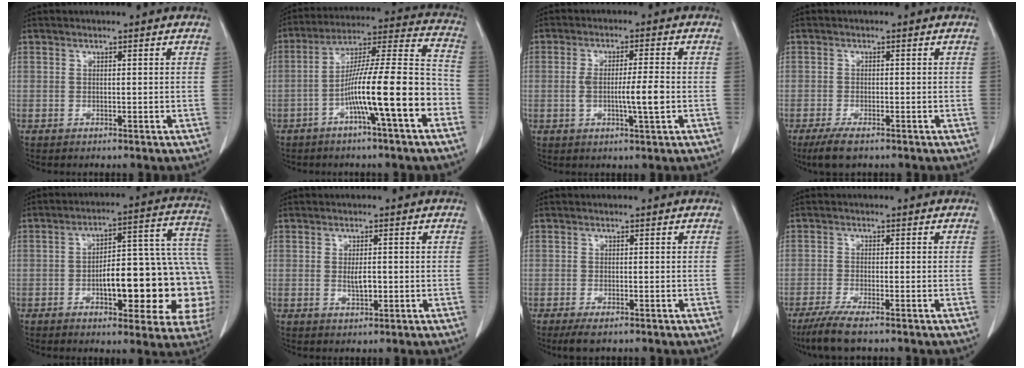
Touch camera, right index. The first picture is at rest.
{"total": 16.1, "force": [-6.0, 0.3, 14.9], "torque": [-0.247, 0.014, -0.103]}
{"total": 5.9, "force": [-1.0, 0.1, 5.8], "torque": [-0.106, -0.003, -0.015]}
{"total": 3.6, "force": [-2.4, 1.2, 2.4], "torque": [-0.055, -0.007, -0.040]}
{"total": 21.9, "force": [-4.4, 6.7, 20.4], "torque": [-0.184, 0.050, -0.042]}
{"total": 2.6, "force": [-0.1, 0.9, 2.4], "torque": [-0.046, -0.002, 0.000]}
{"total": 2.5, "force": [-1.6, 0.7, 1.8], "torque": [-0.033, -0.005, -0.023]}
{"total": 5.1, "force": [-3.7, 0.3, 3.6], "torque": [-0.068, -0.014, -0.067]}